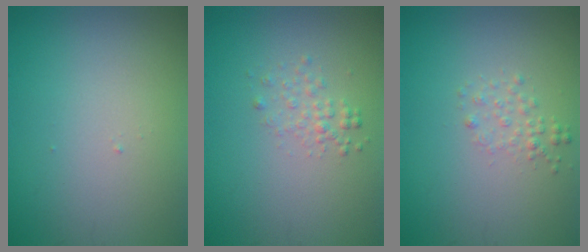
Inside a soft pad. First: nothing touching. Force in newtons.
{"total": 1.4, "press": 1.4, "slide": 0.1}
{"total": 1.3, "press": 1.3, "slide": 0.1}